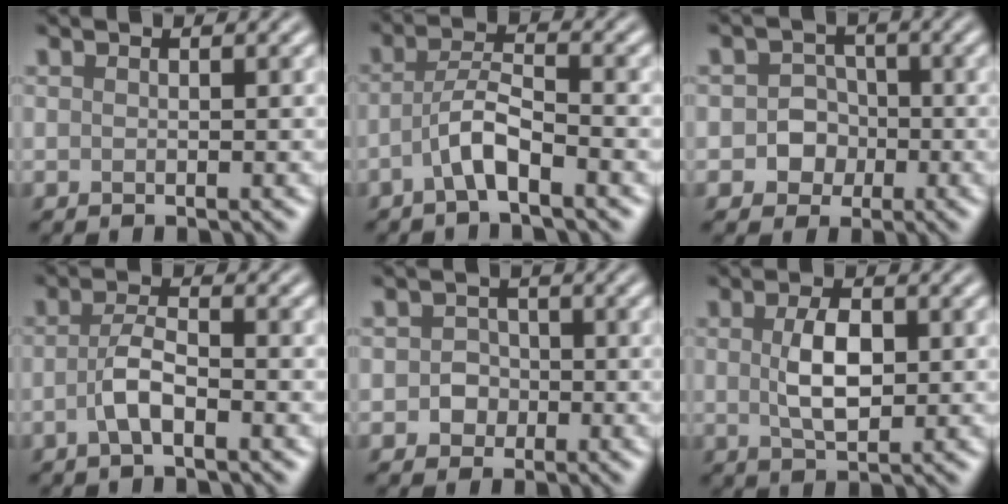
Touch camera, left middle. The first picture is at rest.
{"total": 3.3, "force": [-1.7, 0.7, 2.8], "torque": [-0.055, 0.010, -0.039]}
{"total": 3.1, "force": [-0.6, 2.8, 1.0], "torque": [0.009, 0.000, -0.026]}
{"total": 2.8, "force": [-1.1, 0.9, 2.4], "torque": [-0.050, 0.006, -0.028]}
{"total": 2.0, "force": [-0.4, 1.8, 0.6], "torque": [0.004, 0.001, -0.015]}
{"total": 4.1, "force": [0.3, 2.1, 3.4], "torque": [-0.075, 0.001, 0.007]}